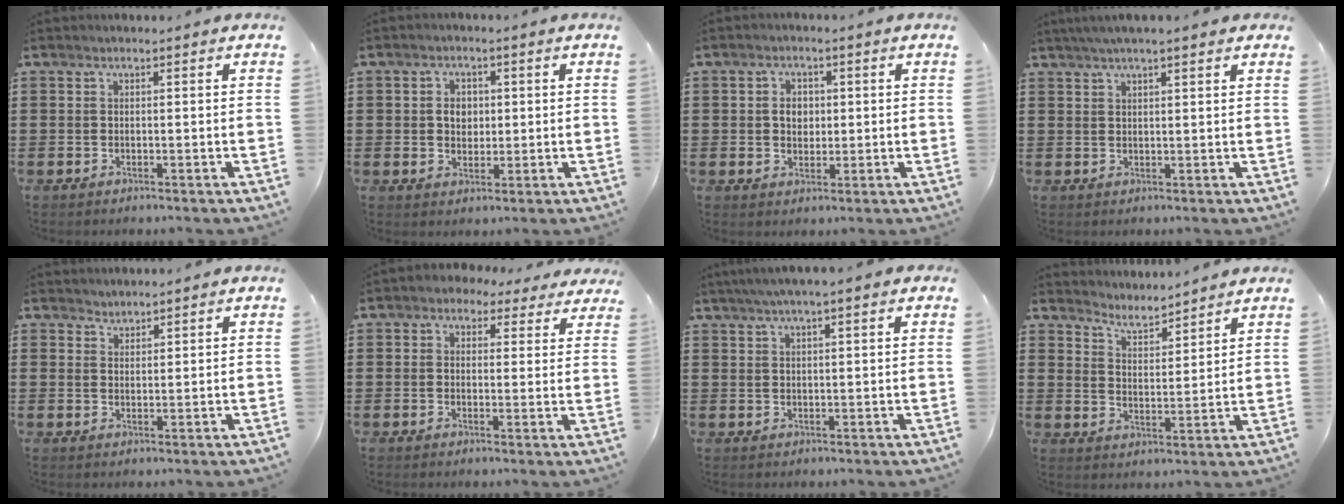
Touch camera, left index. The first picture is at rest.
{"total": 3.3, "force": [0.5, 2.6, 2.0], "torque": [-0.038, 0.009, 0.003]}
{"total": 3.2, "force": [0.4, 2.5, 1.9], "torque": [-0.038, 0.007, 0.002]}
{"total": 2.9, "force": [2.3, 0.1, 1.8], "torque": [-0.038, 0.006, 0.041]}
{"total": 1.9, "force": [1.8, 0.2, -0.4], "torque": [0.004, 0.000, 0.037]}
{"total": 2.9, "force": [2.3, 1.6, 0.7], "torque": [-0.017, -0.001, 0.041]}
{"total": 3.3, "force": [2.5, 0.0, 2.2], "torque": [-0.047, 0.005, 0.046]}
{"total": 4.0, "force": [3.9, 0.2, 0.5], "torque": [-0.028, -0.022, 0.066]}